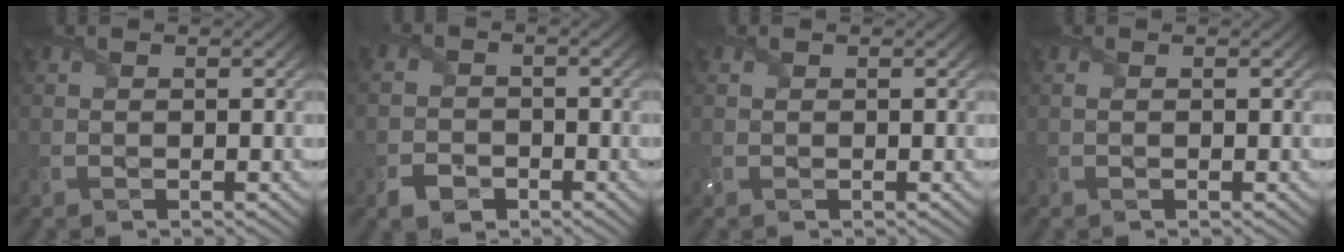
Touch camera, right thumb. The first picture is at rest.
{"total": 2.8, "force": [-1.9, 1.9, 1.0], "torque": [-0.026, -0.002, -0.045]}
{"total": 0.5, "force": [0.2, 0.4, 0.2], "torque": [-0.008, 0.001, 0.004]}
{"total": 0.6, "force": [0.0, 0.2, 0.6], "torque": [-0.015, 0.002, 0.001]}